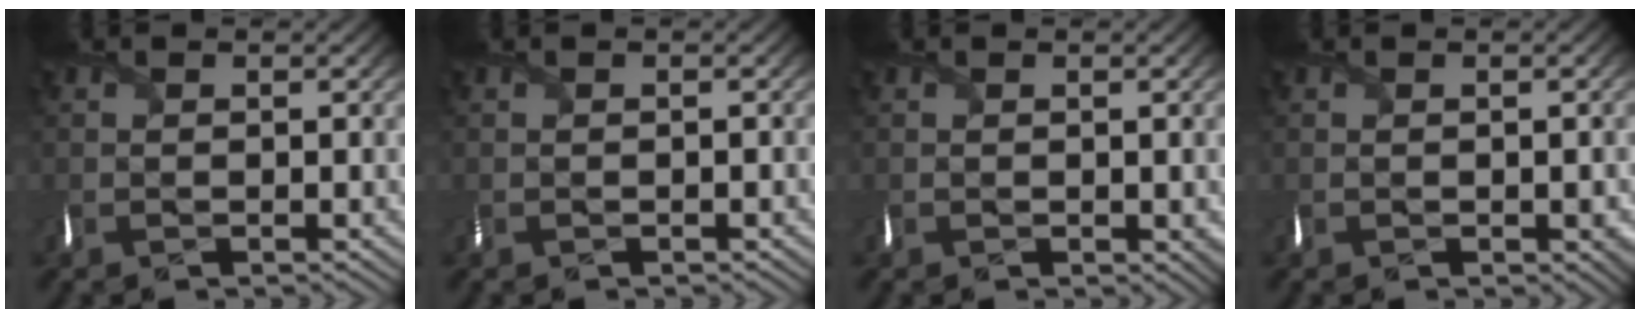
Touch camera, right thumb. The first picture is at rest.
{"total": 0.6, "force": [-0.4, 0.3, 0.3], "torque": [-0.006, -0.001, -0.008]}
{"total": 1.4, "force": [-0.1, 0.8, 1.1], "torque": [-0.020, -0.006, 0.001]}
{"total": 2.2, "force": [-0.7, 1.3, 1.7], "torque": [-0.024, -0.011, -0.006]}